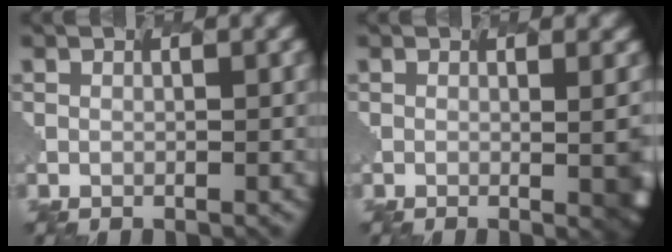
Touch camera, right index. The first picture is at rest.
{"total": 2.4, "force": [0.0, 0.4, 2.4], "torque": [-0.019, 0.004, -0.006]}